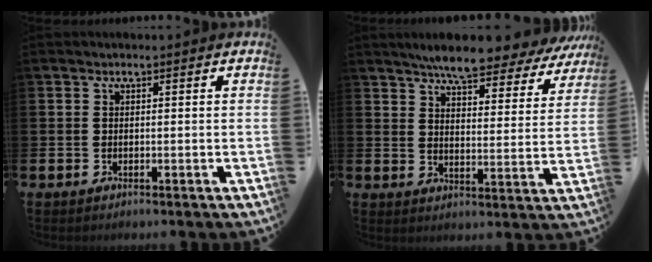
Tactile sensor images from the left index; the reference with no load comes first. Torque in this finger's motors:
{"motor_torque": [1.07, -1.07, 0.40, 0.09]}